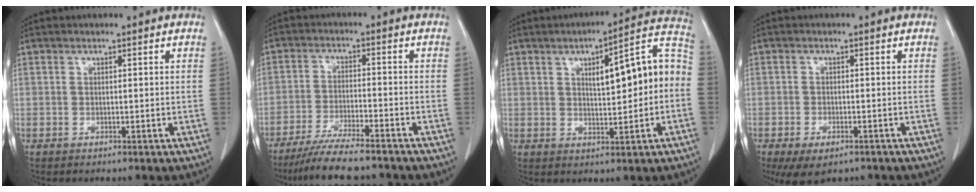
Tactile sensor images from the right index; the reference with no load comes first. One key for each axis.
{"total": 10.7, "fx": -9.3, "fy": 0.8, "fz": 5.2, "tx": -0.085, "ty": -0.028, "tz": -0.150}
{"total": 12.7, "fx": 0.8, "fy": 2.8, "fz": 12.3, "tx": -0.166, "ty": 0.041, "tz": 0.014}
{"total": 6.4, "fx": -4.3, "fy": 2.8, "fz": 3.7, "tx": -0.059, "ty": -0.008, "tz": -0.065}